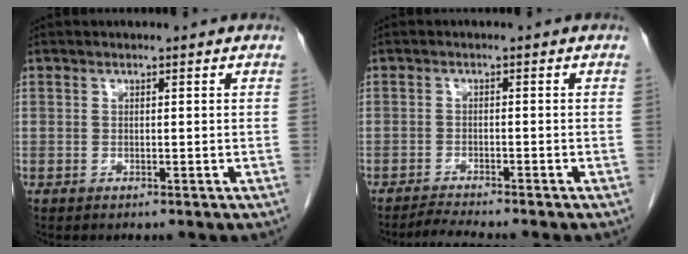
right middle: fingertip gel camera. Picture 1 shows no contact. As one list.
[{"total": 3.1, "force": [-2.9, -0.8, 0.7], "torque": [-0.021, -0.016, -0.052]}]